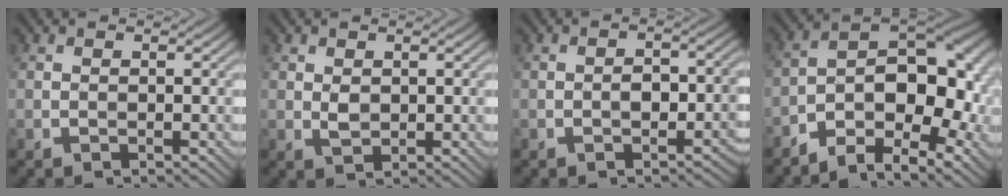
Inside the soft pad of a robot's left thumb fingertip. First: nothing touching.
{"total": 1.6, "force": [0.5, 1.1, 1.1], "torque": [-0.026, -0.004, 0.012]}
{"total": 3.2, "force": [-1.1, 1.6, 2.5], "torque": [-0.036, 0.007, -0.017]}
{"total": 12.6, "force": [-5.6, 5.9, 9.6], "torque": [-0.147, -0.003, -0.100]}